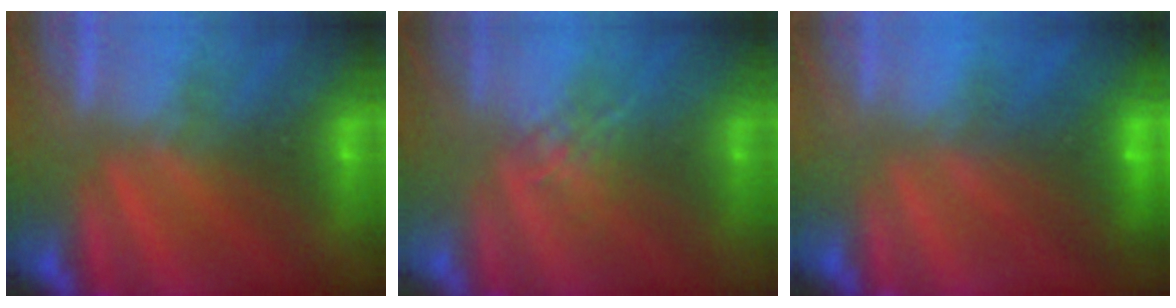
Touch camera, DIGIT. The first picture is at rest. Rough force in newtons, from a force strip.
{"total": 1.9}
{"total": 7.1}